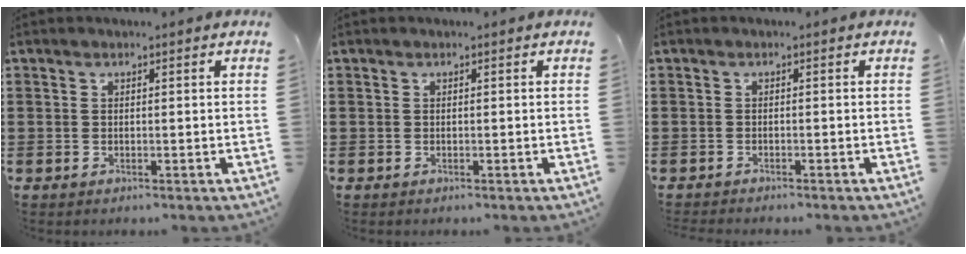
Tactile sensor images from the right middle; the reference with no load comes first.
{"total": 0.0}
{"total": 0.7, "force": [-0.7, 0.0, 0.0], "torque": [-0.001, -0.001, -0.015]}